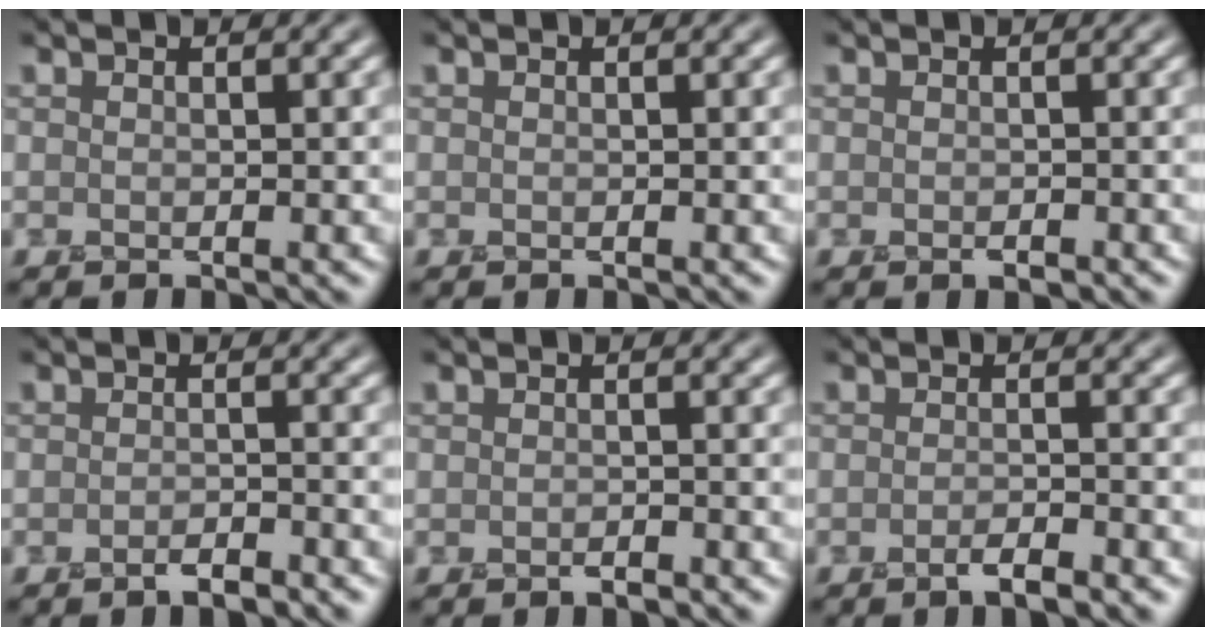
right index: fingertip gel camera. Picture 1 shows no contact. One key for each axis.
{"total": 0.0}
{"total": 0.9, "fx": -0.4, "fy": 0.4, "fz": 0.6, "tx": -0.012, "ty": -0.006, "tz": -0.006}
{"total": 1.8, "fx": -1.4, "fy": 0.5, "fz": 1.0, "tx": -0.017, "ty": -0.005, "tz": -0.024}
{"total": 0.9, "fx": -0.7, "fy": 0.3, "fz": 0.5, "tx": -0.012, "ty": -0.007, "tz": -0.011}
{"total": 2.1, "fx": -1.5, "fy": 0.4, "fz": 1.4, "tx": -0.023, "ty": -0.006, "tz": -0.026}